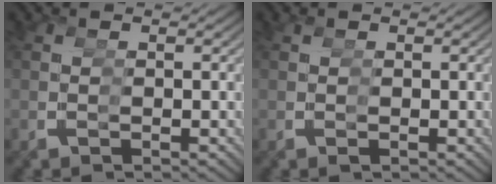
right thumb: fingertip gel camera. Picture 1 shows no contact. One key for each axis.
{"total": 0.0}